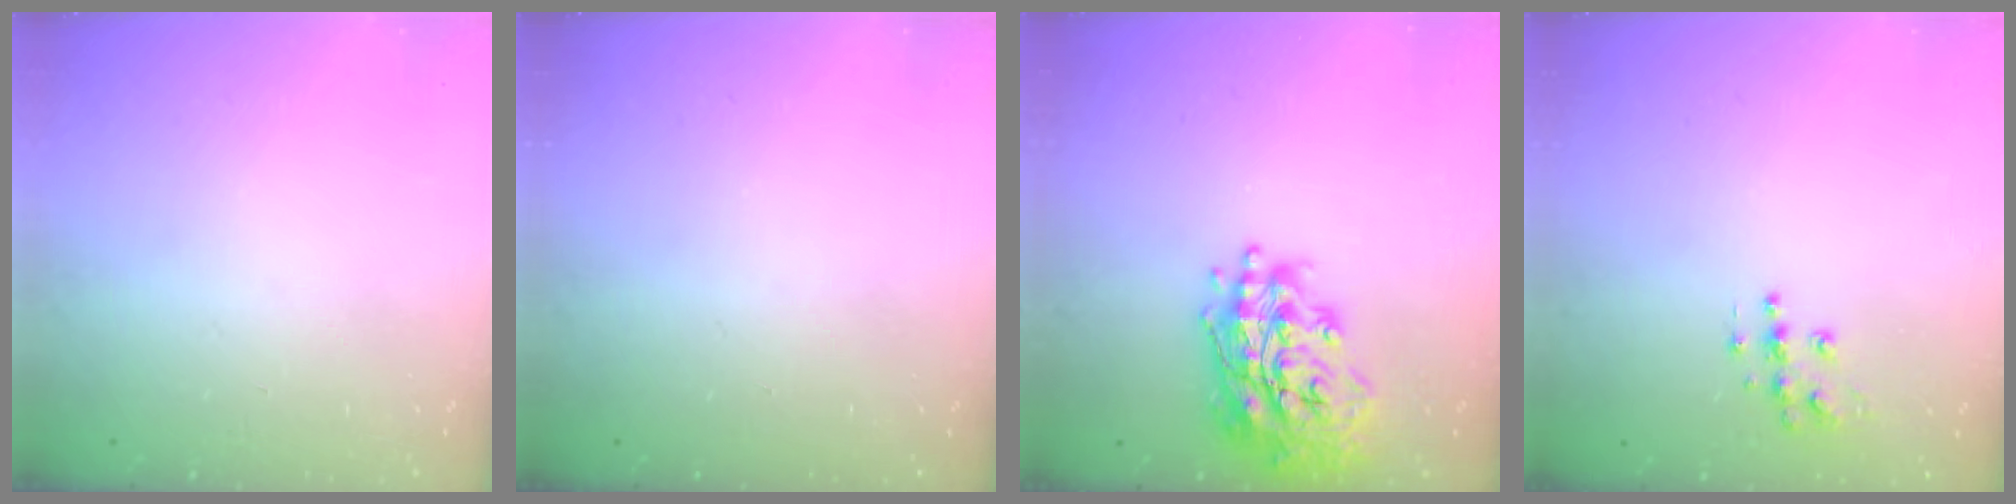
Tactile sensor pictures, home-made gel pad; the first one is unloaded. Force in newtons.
{"total": 0.0}
{"total": 19.9, "press": 19.8, "slide": 2.1}
{"total": 7.3, "press": 7.3, "slide": 0.2}